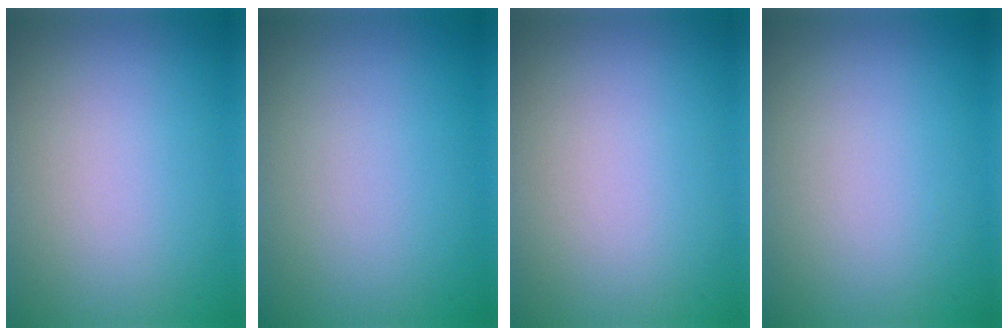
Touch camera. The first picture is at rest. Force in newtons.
{"total": 0.0}
{"total": 0.0}
{"total": 0.0}